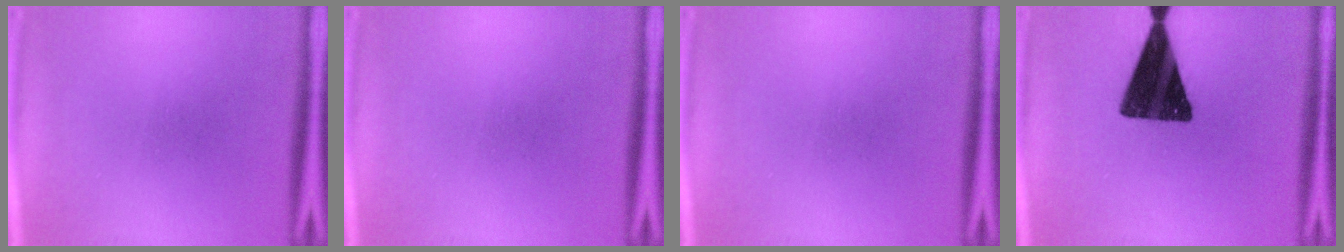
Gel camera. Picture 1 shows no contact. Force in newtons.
{"total": 0.0}
{"total": 0.0}
{"total": 16.5}